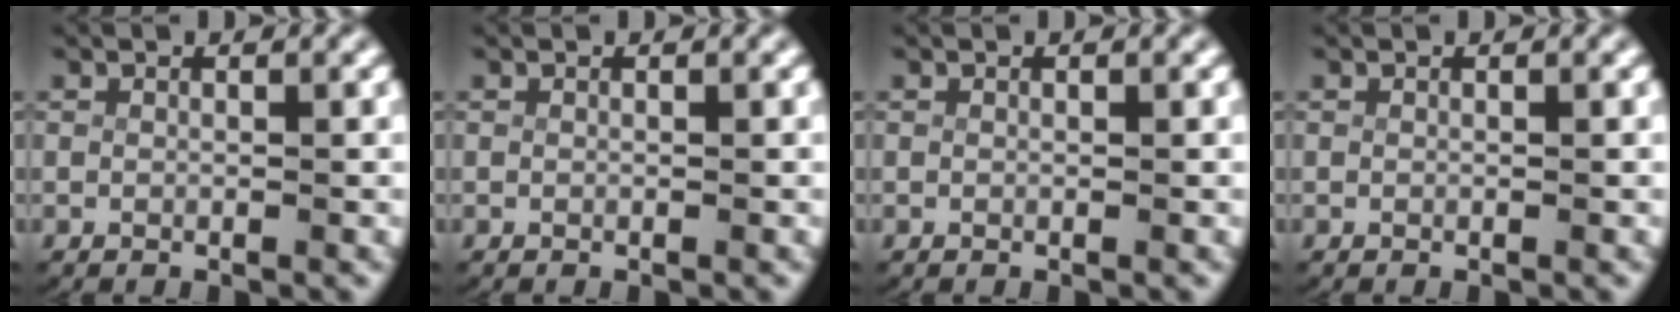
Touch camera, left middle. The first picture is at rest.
{"total": 0.0}
{"total": 0.0}
{"total": 0.0}